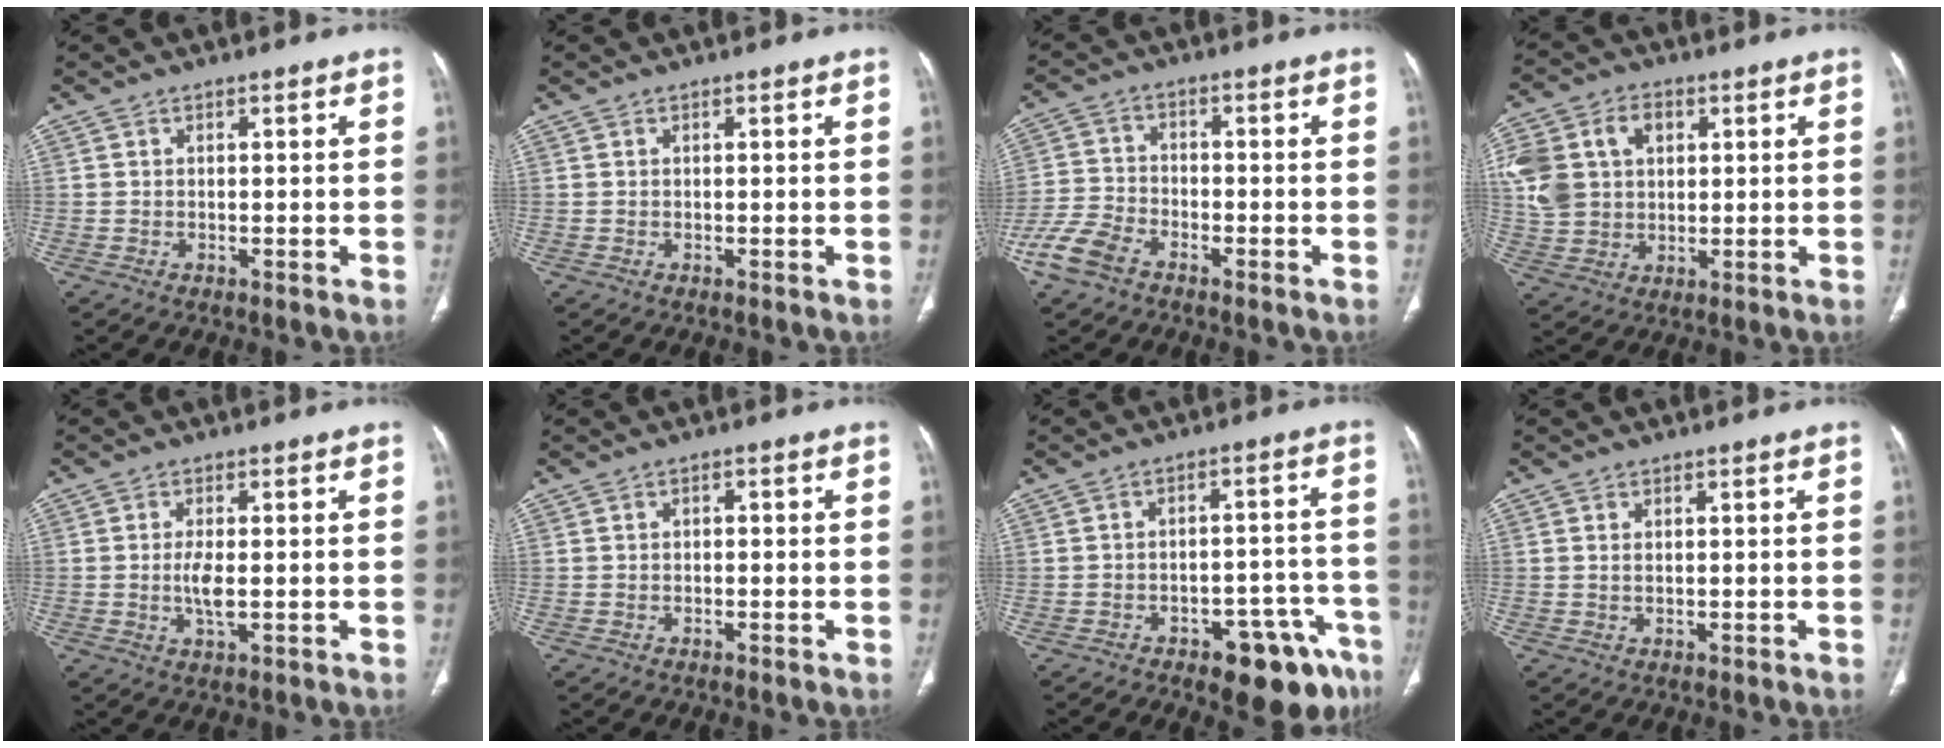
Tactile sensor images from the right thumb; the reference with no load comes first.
{"total": 0.0}
{"total": 7.7, "force": [-4.9, 4.3, 4.1], "torque": [-0.094, 0.014, -0.100]}
{"total": 15.9, "force": [3.8, 12.2, 9.4], "torque": [-0.201, 0.017, 0.076]}
{"total": 3.8, "force": [-0.3, 1.3, 3.5], "torque": [-0.078, -0.007, -0.007]}
{"total": 0.9, "force": [-0.1, 0.7, 0.6], "torque": [-0.003, 0.004, -0.007]}
{"total": 13.3, "force": [-8.1, 5.6, 8.9], "torque": [-0.077, 0.055, -0.103]}
{"total": 0.7, "force": [0.2, 0.4, 0.6], "torque": [-0.015, 0.001, 0.007]}